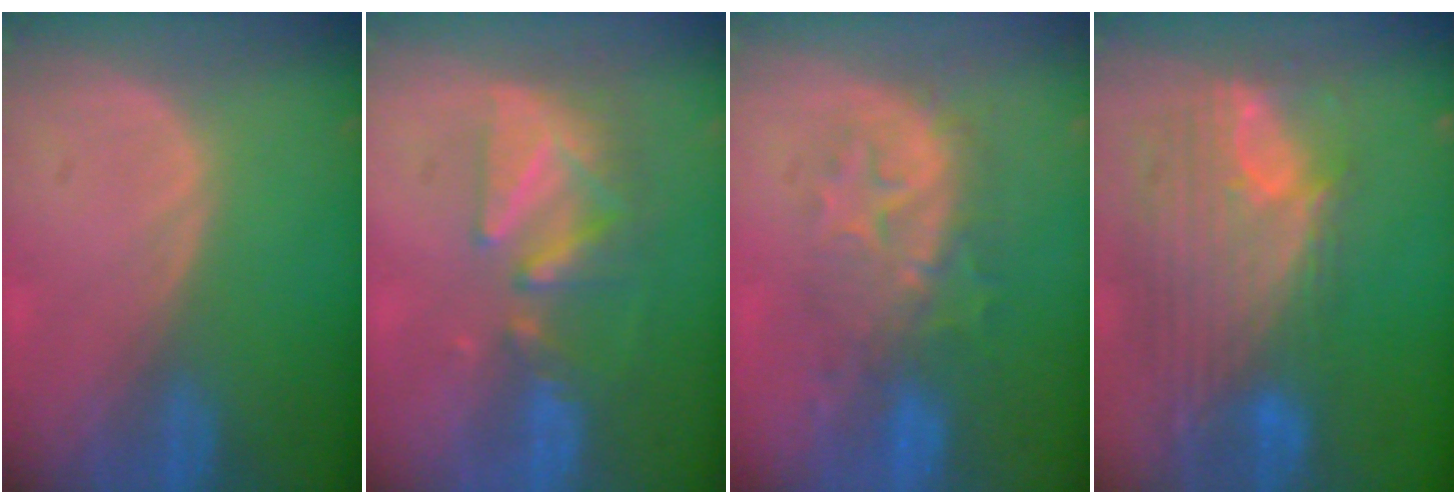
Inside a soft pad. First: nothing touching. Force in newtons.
{"total": 8.4, "press": 7.7, "slide": 3.5}
{"total": 8.4, "press": 8.2, "slide": 1.6}
{"total": 12.1, "press": 10.2, "slide": 6.4}